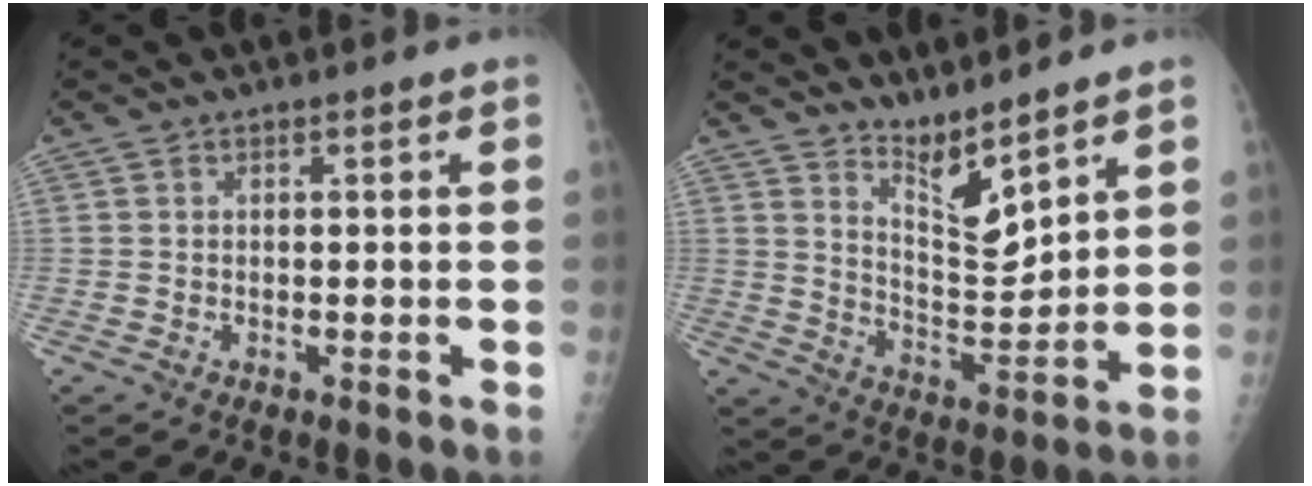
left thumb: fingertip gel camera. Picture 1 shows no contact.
{"total": 8.5, "force": [7.0, 1.8, 4.4], "torque": [-0.068, -0.073, 0.140]}